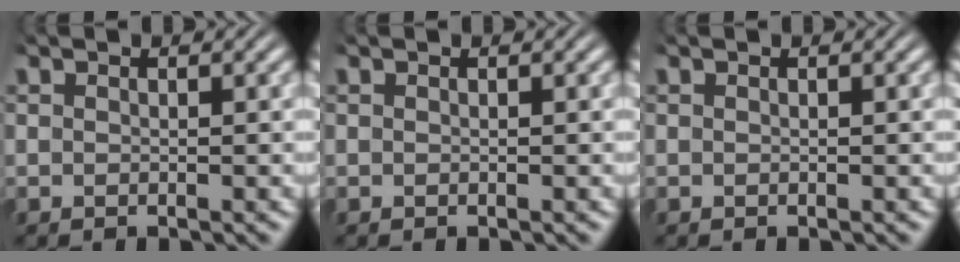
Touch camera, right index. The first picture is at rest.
{"total": 0.0}
{"total": 0.0}